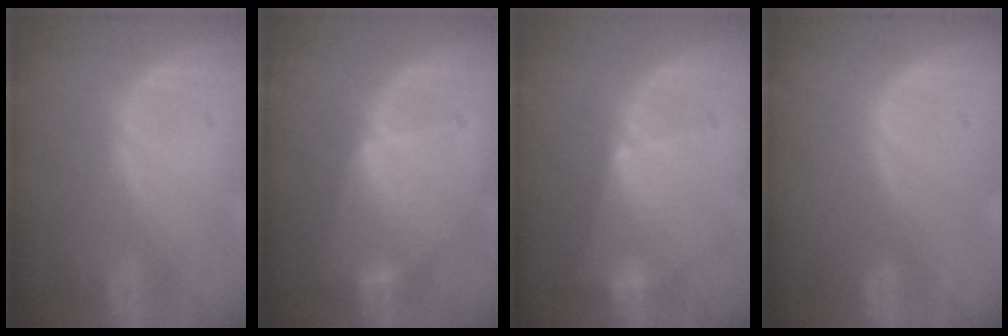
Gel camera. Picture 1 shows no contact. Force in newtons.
{"total": 6.5, "press": 6.4, "slide": 1.0}
{"total": 6.3, "press": 6.3, "slide": 0.8}
{"total": 0.0}